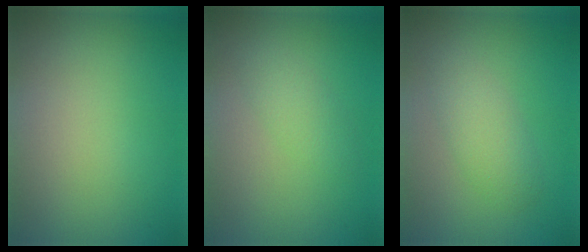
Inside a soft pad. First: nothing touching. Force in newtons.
{"total": 1.9, "press": 1.9, "slide": 0.2}
{"total": 2.5, "press": 2.5, "slide": 0.1}